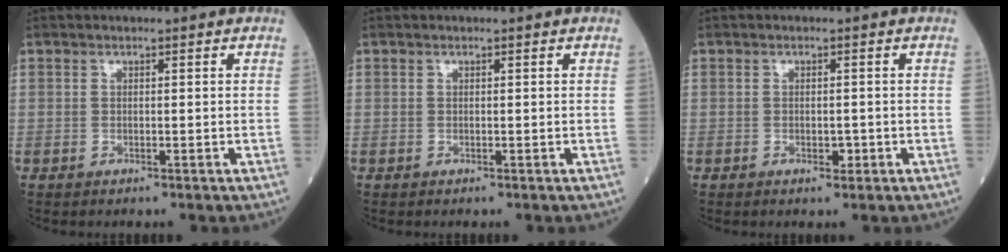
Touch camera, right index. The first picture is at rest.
{"total": 0.0}
{"total": 1.6, "force": [-0.7, 0.8, 1.2], "torque": [-0.014, 0.001, -0.010]}